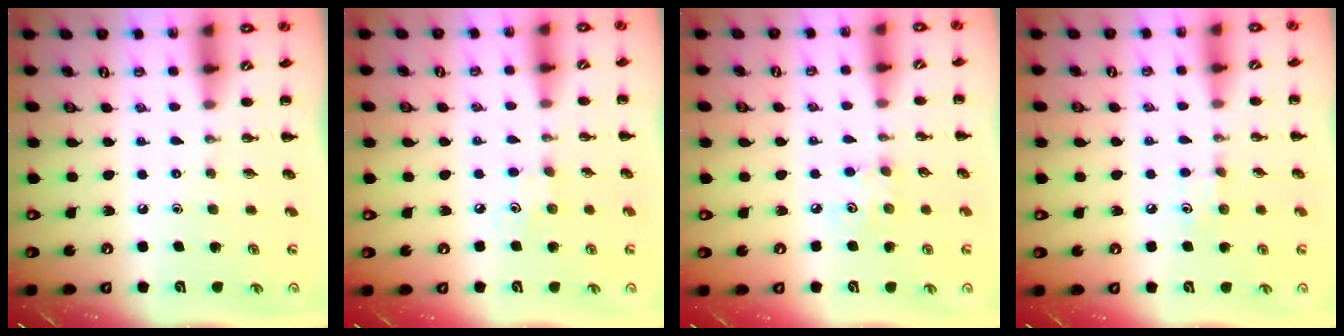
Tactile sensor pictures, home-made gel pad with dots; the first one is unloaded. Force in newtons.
{"total": 3.9, "press": 3.8, "slide": 1.0}
{"total": 3.8, "press": 3.8, "slide": 0.7}
{"total": 6.8, "press": 6.6, "slide": 1.5}